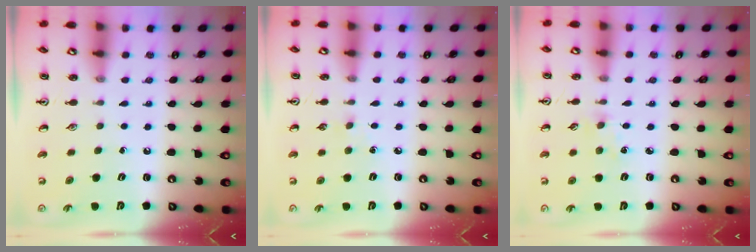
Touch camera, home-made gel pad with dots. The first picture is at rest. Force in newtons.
{"total": 3.6, "press": 3.6, "slide": 0.6}
{"total": 2.2, "press": 2.2, "slide": 0.4}